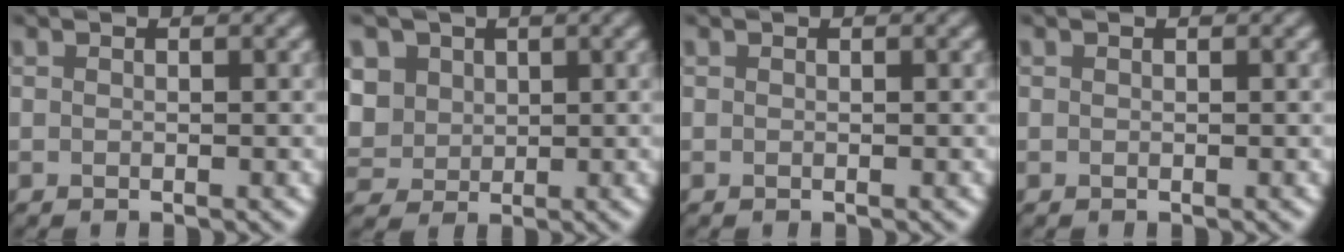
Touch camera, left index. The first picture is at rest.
{"total": 6.6, "force": [2.2, 5.4, 3.1], "torque": [-0.085, 0.021, 0.030]}
{"total": 0.0}
{"total": 0.0}